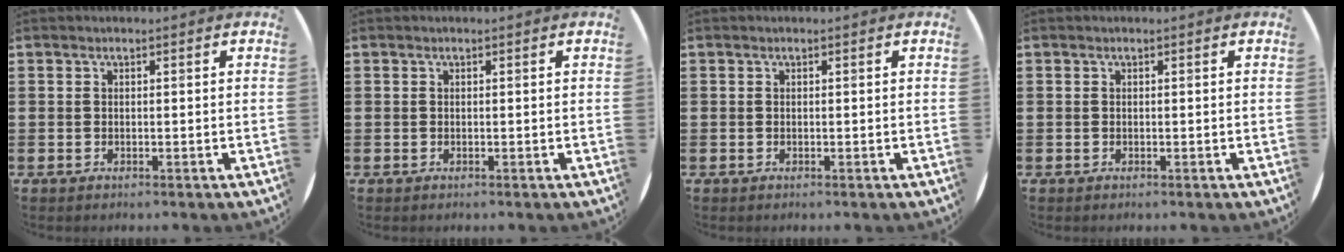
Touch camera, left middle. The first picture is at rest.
{"total": 0.0}
{"total": 0.0}
{"total": 0.0}